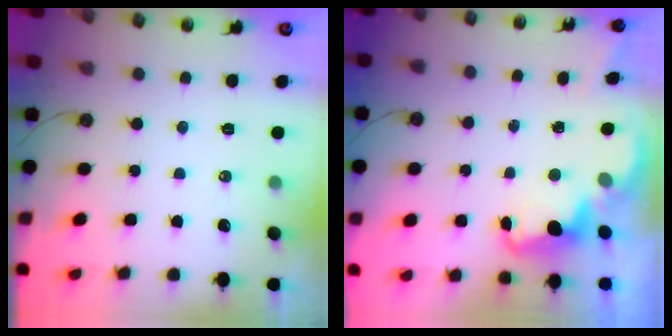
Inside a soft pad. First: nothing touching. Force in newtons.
{"total": 2.6, "press": 2.5, "slide": 0.6}